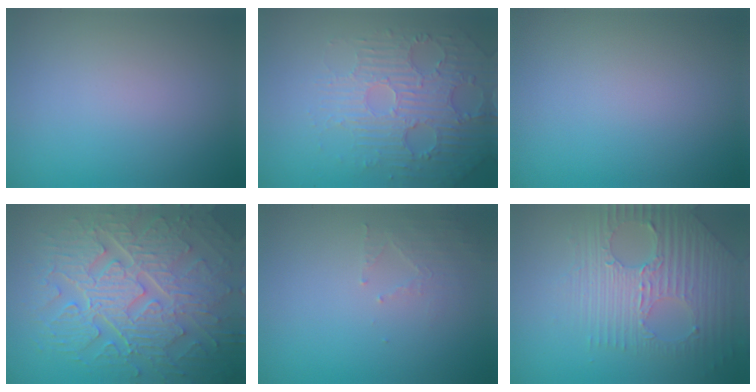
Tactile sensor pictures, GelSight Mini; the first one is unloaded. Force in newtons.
{"total": 5.5, "press": 3.8, "slide": 4.0}
{"total": 0.0}
{"total": 10.5, "press": 7.0, "slide": 7.8}
{"total": 1.7, "press": 1.7, "slide": 0.3}
{"total": 7.6, "press": 5.1, "slide": 5.6}